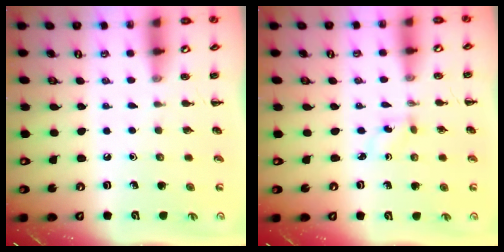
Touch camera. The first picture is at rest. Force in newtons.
{"total": 1.2, "press": 1.1, "slide": 0.5}